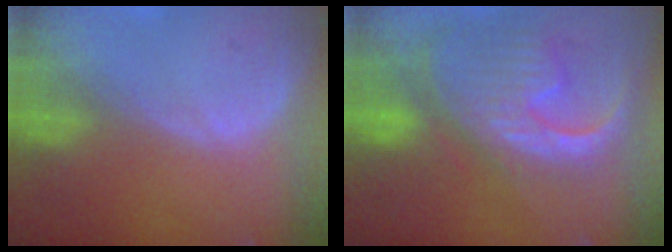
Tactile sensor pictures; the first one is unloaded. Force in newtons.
{"total": 12.8, "press": 10.9, "slide": 6.6}